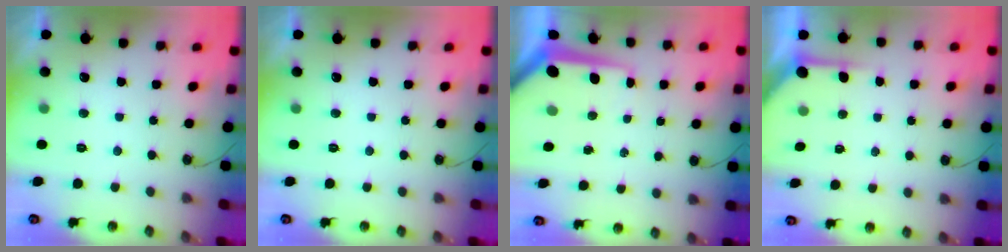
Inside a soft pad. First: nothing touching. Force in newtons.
{"total": 0.0}
{"total": 7.3, "press": 7.2, "slide": 0.8}
{"total": 2.8, "press": 2.7, "slide": 0.3}